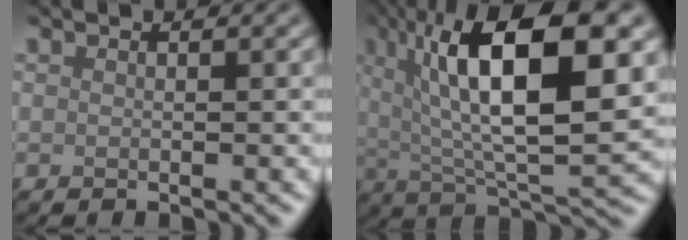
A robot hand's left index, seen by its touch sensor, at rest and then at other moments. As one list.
[{"total": 13.5, "force": [4.4, 4.3, 12.0], "torque": [-0.188, 0.008, 0.071]}]